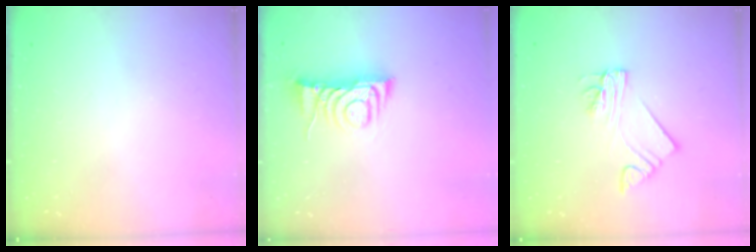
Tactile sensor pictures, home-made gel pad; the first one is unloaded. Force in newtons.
{"total": 8.3, "press": 8.3, "slide": 0.5}
{"total": 4.5, "press": 4.5, "slide": 0.3}